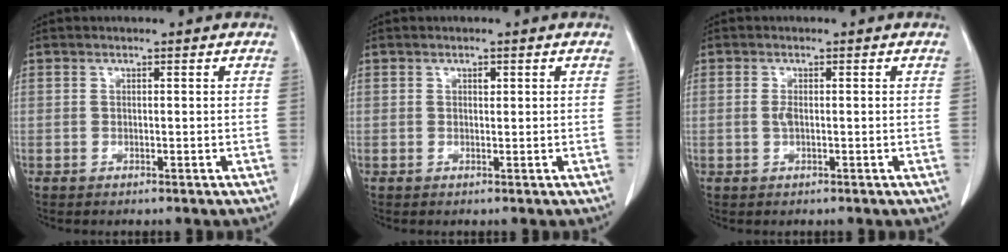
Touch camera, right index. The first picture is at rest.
{"total": 0.7, "force": [0.3, 0.4, 0.5], "torque": [-0.009, -0.001, 0.005]}
{"total": 1.3, "force": [-0.1, 0.4, 1.2], "torque": [-0.027, 0.000, -0.002]}